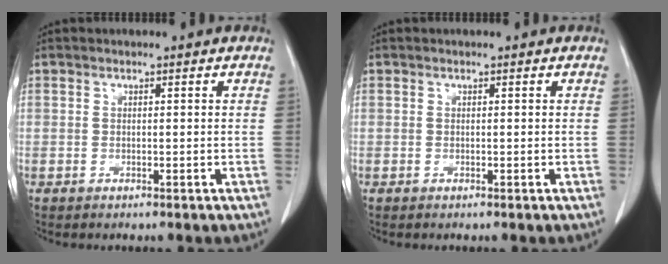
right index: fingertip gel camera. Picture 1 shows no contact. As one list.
[{"total": 0.0}]